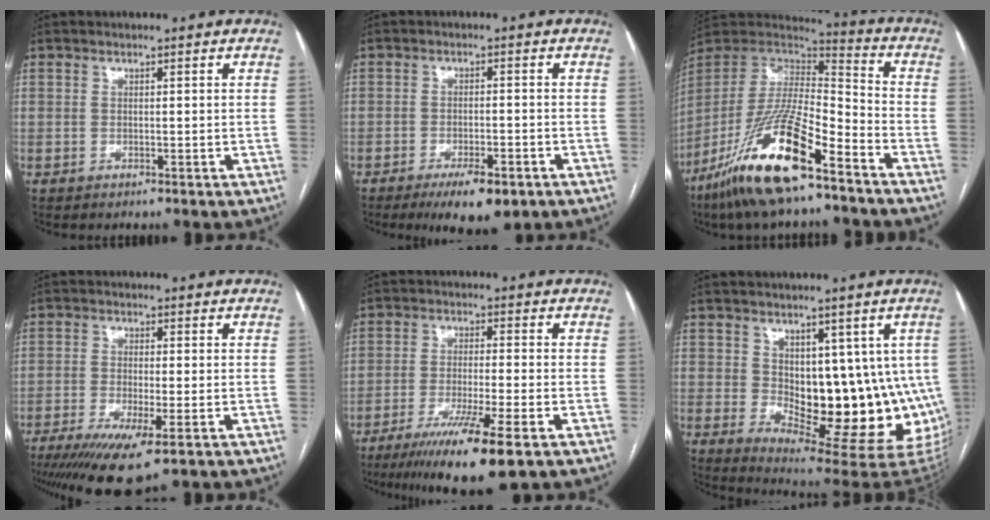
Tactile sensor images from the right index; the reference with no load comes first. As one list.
[{"total": 7.2, "force": [-4.5, 2.1, 5.3], "torque": [-0.081, -0.009, -0.064]}, {"total": 20.1, "force": [-12.8, 3.7, 15.0], "torque": [-0.315, -0.030, -0.240]}, {"total": 9.9, "force": [-5.9, 1.5, 7.8], "torque": [-0.128, -0.026, -0.095]}, {"total": 11.6, "force": [-7.0, -0.1, 9.2], "torque": [-0.158, -0.033, -0.115]}, {"total": 16.3, "force": [0.2, 7.9, 14.2], "torque": [-0.150, -0.010, 0.021]}]